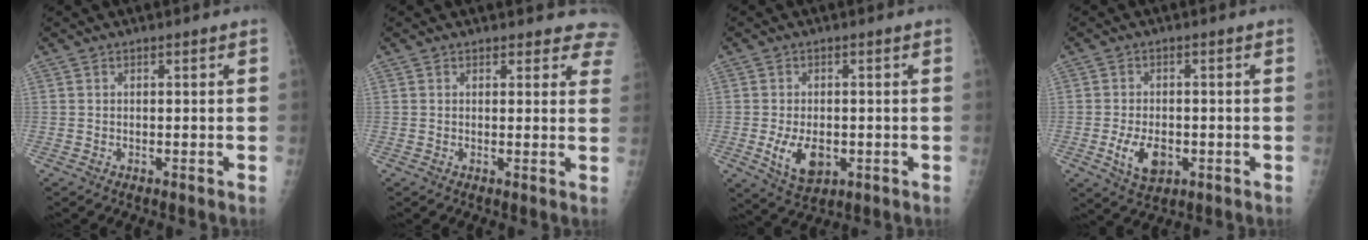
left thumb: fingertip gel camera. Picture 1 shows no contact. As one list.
[{"total": 6.6, "force": [6.0, 2.7, 0.5], "torque": [0.050, -0.021, 0.035]}, {"total": 7.1, "force": [-1.5, 4.3, 5.5], "torque": [-0.088, -0.010, -0.015]}, {"total": 6.5, "force": [-1.8, 3.9, 4.8], "torque": [-0.080, -0.003, -0.023]}]